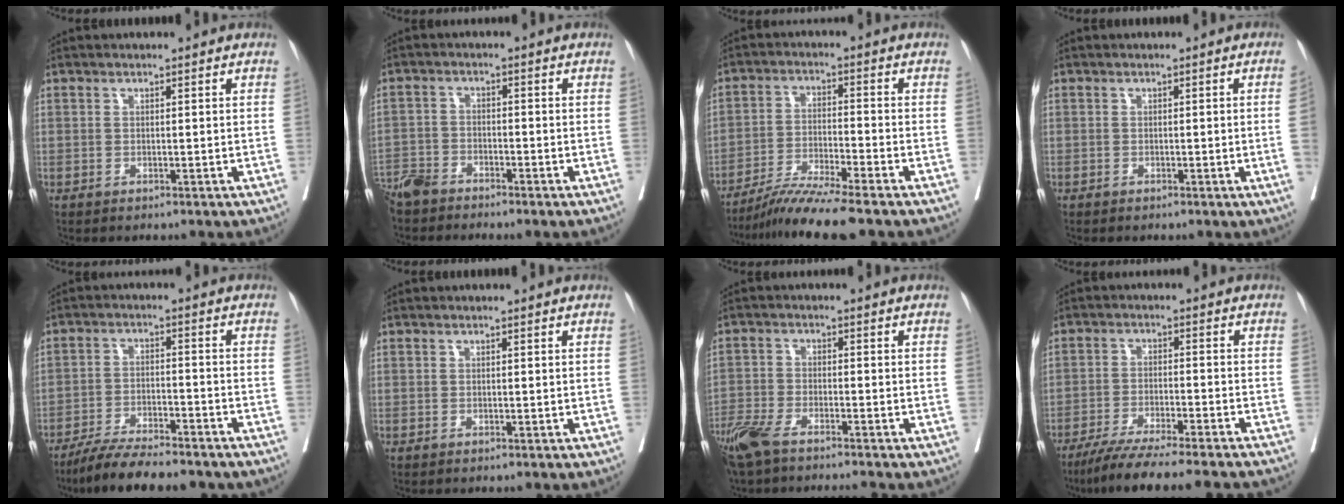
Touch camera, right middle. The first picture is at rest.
{"total": 4.2, "force": [-4.0, 0.8, 1.1], "torque": [-0.014, -0.010, -0.081]}
{"total": 7.9, "force": [-6.7, -1.5, 3.9], "torque": [-0.074, -0.030, -0.125]}
{"total": 1.8, "force": [-0.3, -0.7, 1.6], "torque": [-0.017, -0.001, -0.003]}
{"total": 12.2, "force": [-10.5, 1.9, 5.8], "torque": [-0.091, -0.014, -0.164]}
{"total": 0.0}
{"total": 8.1, "force": [-6.6, 1.0, 4.5], "torque": [-0.088, -0.021, -0.123]}
{"total": 13.0, "force": [-11.3, -0.7, 6.5], "torque": [-0.080, -0.031, -0.175]}